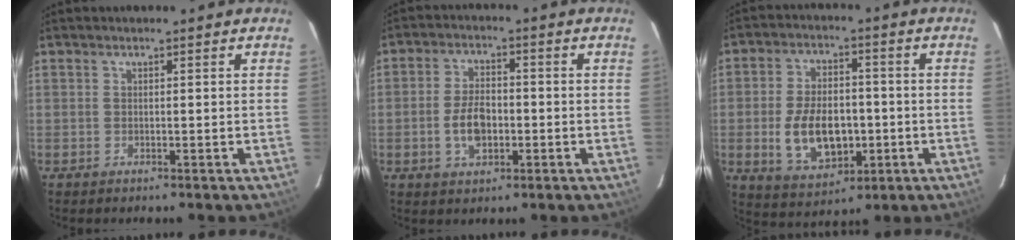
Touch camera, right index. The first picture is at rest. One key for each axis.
{"total": 6.9, "fx": -1.7, "fy": 4.0, "fz": 5.4, "tx": -0.108, "ty": 0.007, "tz": -0.024}
{"total": 12.4, "fx": -2.4, "fy": 7.6, "fz": 9.5, "tx": -0.193, "ty": 0.000, "tz": -0.025}